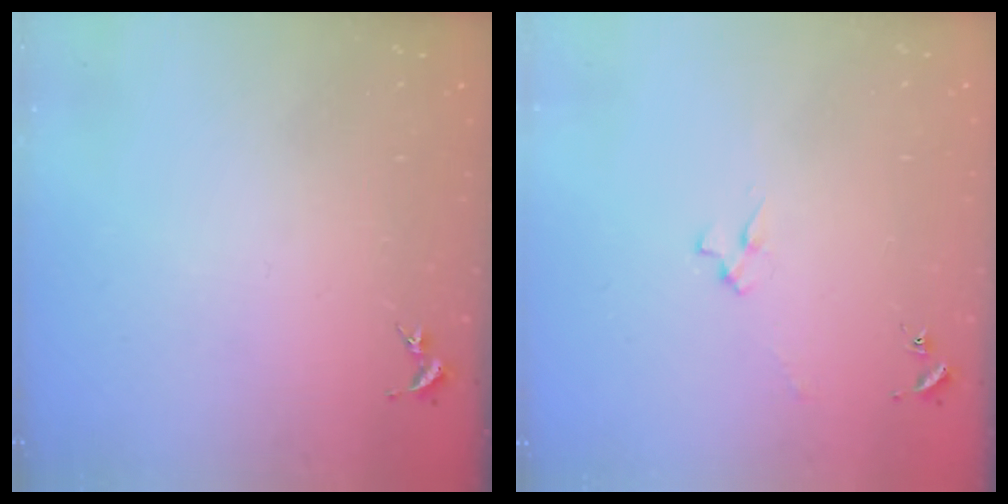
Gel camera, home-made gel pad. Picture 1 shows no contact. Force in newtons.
{"total": 2.4, "press": 2.4, "slide": 0.3}